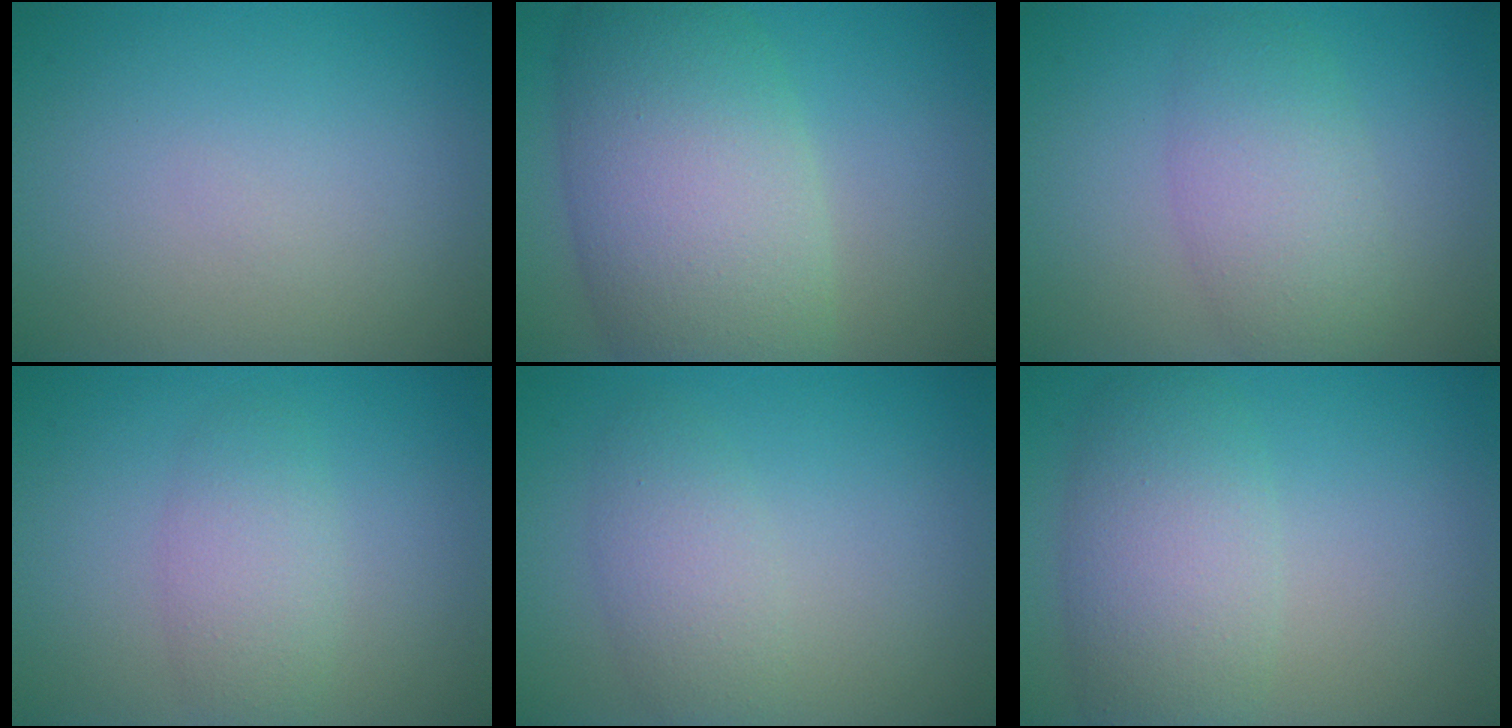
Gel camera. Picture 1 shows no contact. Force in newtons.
{"total": 10.2, "press": 10.2, "slide": 0.6}
{"total": 4.4, "press": 4.4, "slide": 0.3}
{"total": 2.8, "press": 2.8, "slide": 0.2}
{"total": 2.8, "press": 2.8, "slide": 0.1}
{"total": 5.7, "press": 5.7, "slide": 0.2}